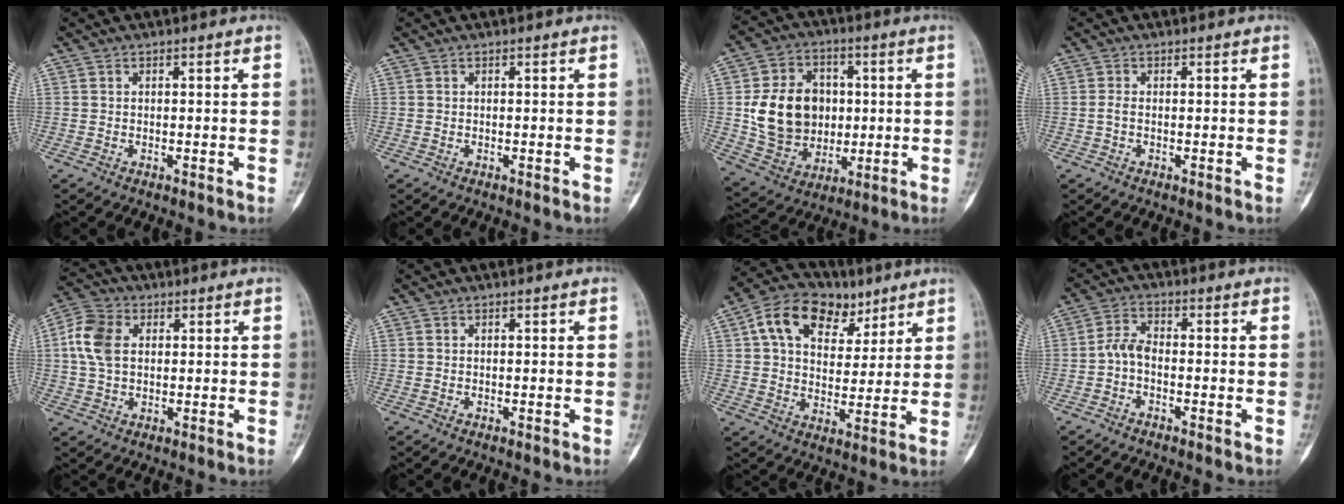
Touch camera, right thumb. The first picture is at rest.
{"total": 0.0}
{"total": 16.3, "force": [1.0, 13.3, 9.4], "torque": [-0.126, 0.005, 0.032]}
{"total": 0.8, "force": [-0.2, 0.5, 0.7], "torque": [-0.014, 0.000, -0.005]}
{"total": 8.3, "force": [1.6, 5.8, 5.8], "torque": [-0.123, 0.017, 0.025]}
{"total": 0.0}
{"total": 15.4, "force": [7.4, 10.2, 8.9], "torque": [-0.117, -0.004, 0.128]}
{"total": 3.7, "force": [-1.3, 2.0, 2.9], "torque": [-0.057, 0.017, -0.034]}